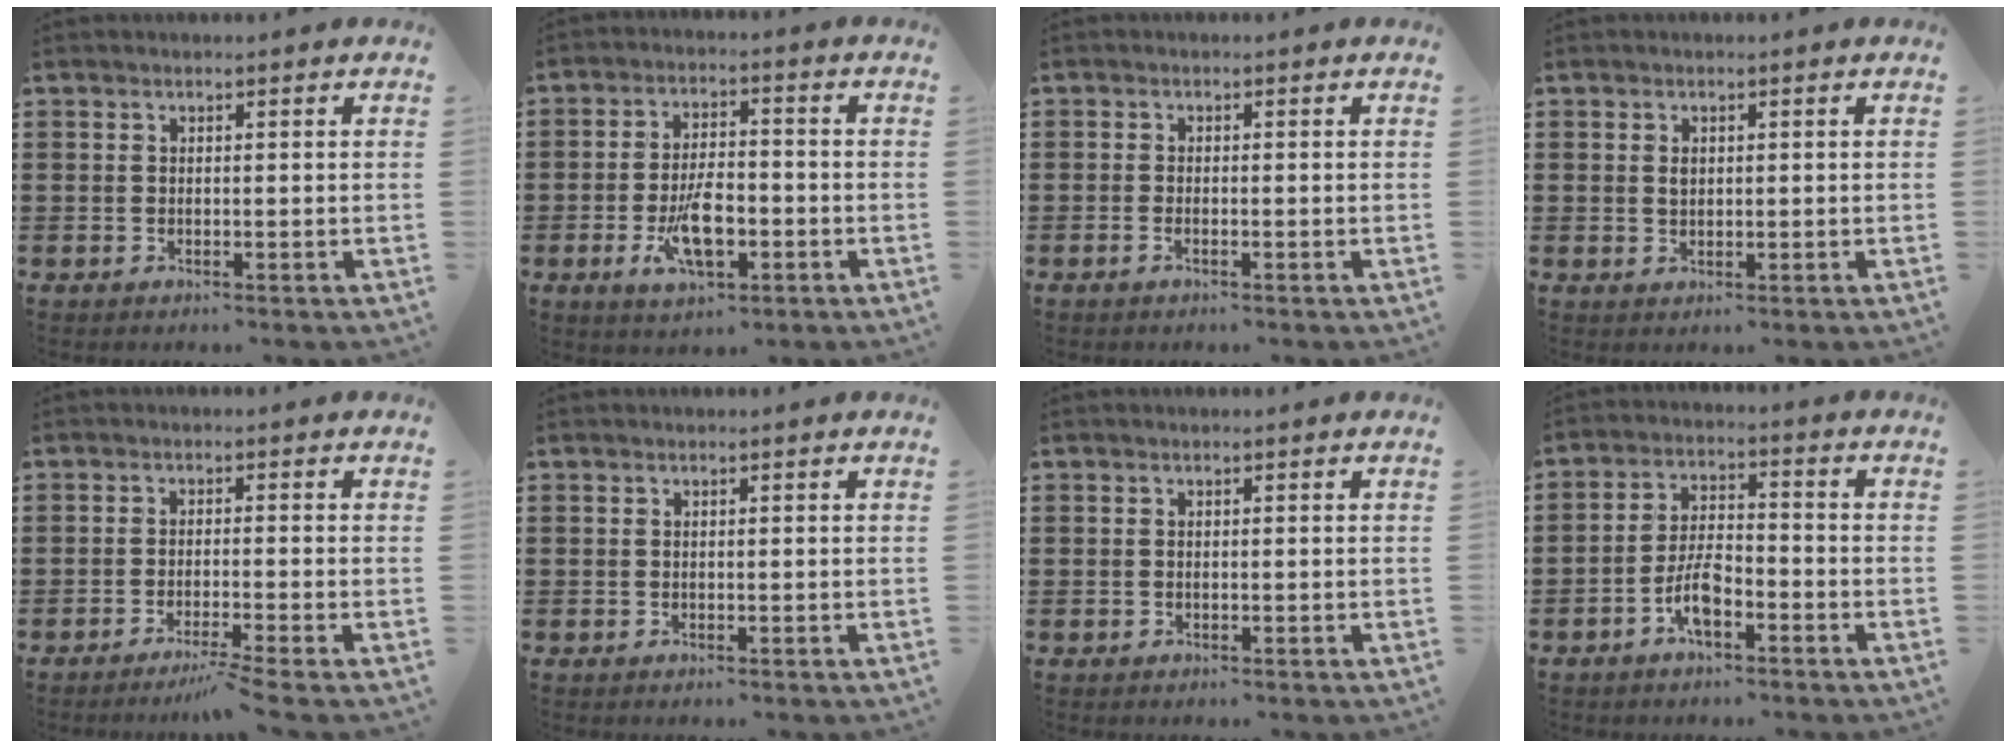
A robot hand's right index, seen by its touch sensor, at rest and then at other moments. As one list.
[{"total": 8.0, "force": [-2.6, 3.4, 6.7], "torque": [-0.134, -0.003, -0.045]}, {"total": 0.7, "force": [-0.5, 0.1, 0.5], "torque": [-0.011, -0.004, -0.008]}, {"total": 1.3, "force": [0.3, 0.9, 0.9], "torque": [-0.021, 0.006, 0.004]}, {"total": 3.0, "force": [-2.3, -0.6, 1.7], "torque": [-0.028, -0.008, -0.043]}, {"total": 0.0}, {"total": 0.0}, {"total": 6.1, "force": [-3.0, 2.3, 4.8], "torque": [-0.113, 0.002, -0.063]}]